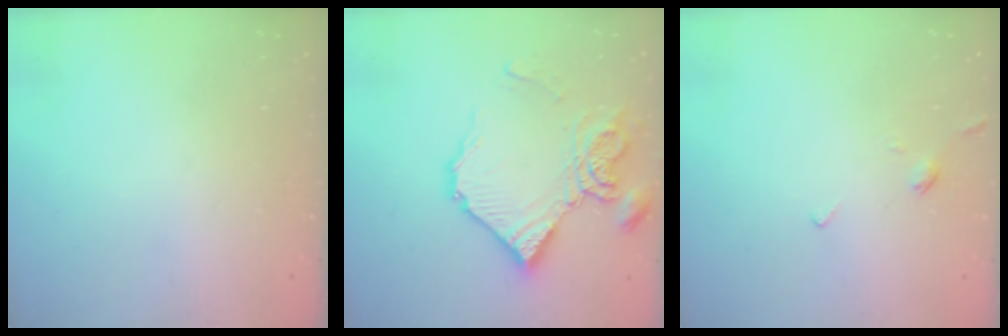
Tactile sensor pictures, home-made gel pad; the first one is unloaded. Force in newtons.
{"total": 17.0, "press": 16.9, "slide": 1.9}
{"total": 2.4, "press": 2.3, "slide": 0.6}